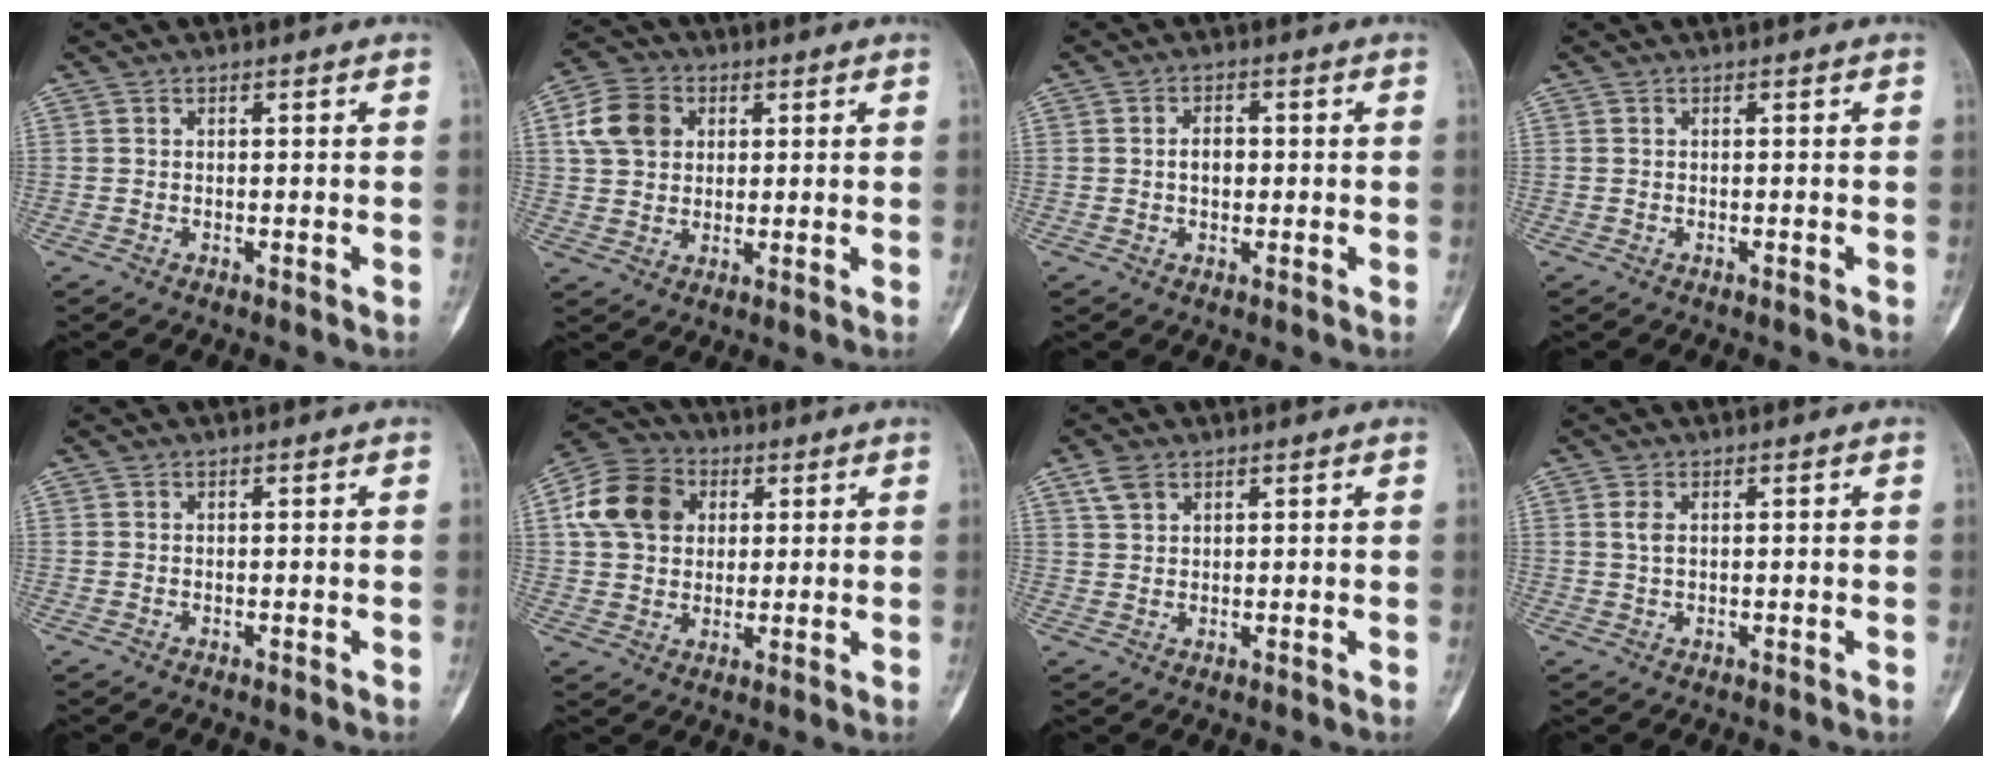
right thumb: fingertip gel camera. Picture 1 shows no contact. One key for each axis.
{"total": 9.0, "fx": 2.6, "fy": 7.2, "fz": 4.9, "tx": -0.075, "ty": 0.005, "tz": 0.044}
{"total": 3.3, "fx": 0.0, "fy": 2.3, "fz": 2.4, "tx": -0.032, "ty": 0.007, "tz": -0.003}
{"total": 0.0}
{"total": 0.0}
{"total": 13.0, "fx": 3.2, "fy": 10.3, "fz": 7.2, "tx": -0.115, "ty": 0.006, "tz": 0.047}
{"total": 3.4, "fx": 2.1, "fy": 2.0, "fz": 1.8, "tx": -0.035, "ty": 0.001, "tz": 0.047}
{"total": 2.1, "fx": 0.6, "fy": 1.1, "fz": 1.6, "tx": -0.035, "ty": 0.000, "tz": 0.014}